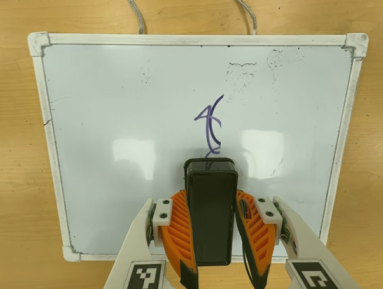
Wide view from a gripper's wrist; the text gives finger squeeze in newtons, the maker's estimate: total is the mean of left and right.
{"total": 5.6, "left": 4.6, "right": 6.6}